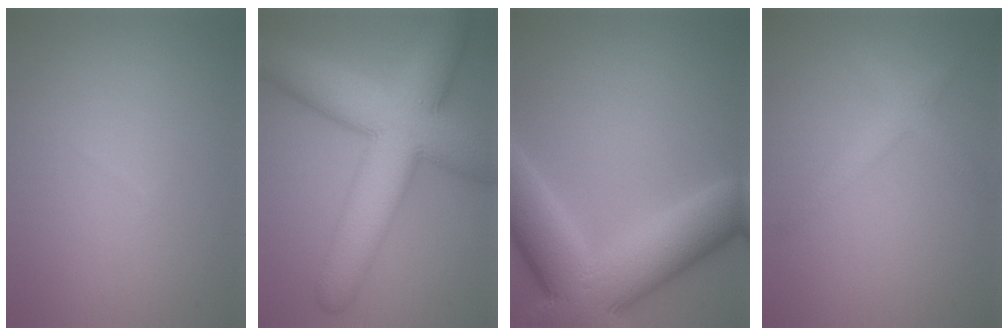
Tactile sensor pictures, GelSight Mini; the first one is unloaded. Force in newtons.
{"total": 12.8, "press": 12.8, "slide": 0.3}
{"total": 11.9, "press": 11.9, "slide": 0.9}
{"total": 2.6, "press": 2.6, "slide": 0.1}